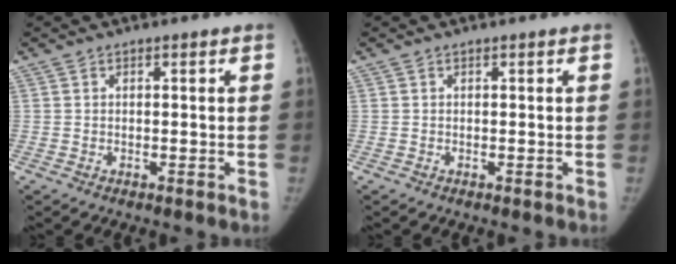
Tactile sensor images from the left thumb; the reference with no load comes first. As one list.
[{"total": 0.0}]